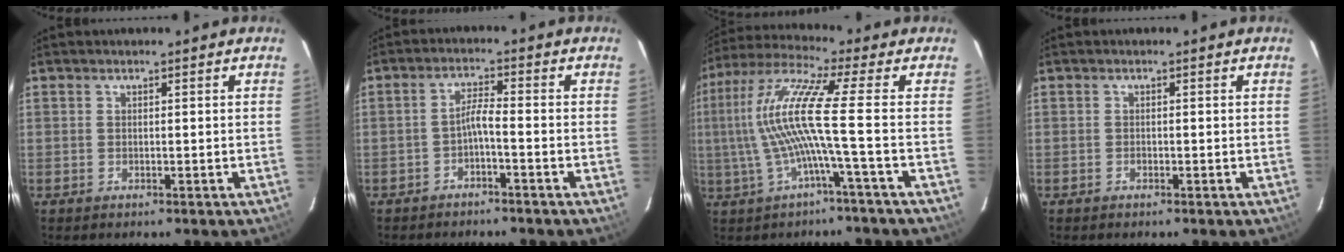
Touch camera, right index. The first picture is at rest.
{"total": 2.6, "force": [-1.7, -0.1, 2.0], "torque": [-0.048, 0.010, -0.030]}
{"total": 11.5, "force": [-1.3, -1.9, 11.3], "torque": [-0.219, 0.003, -0.022]}
{"total": 0.0}